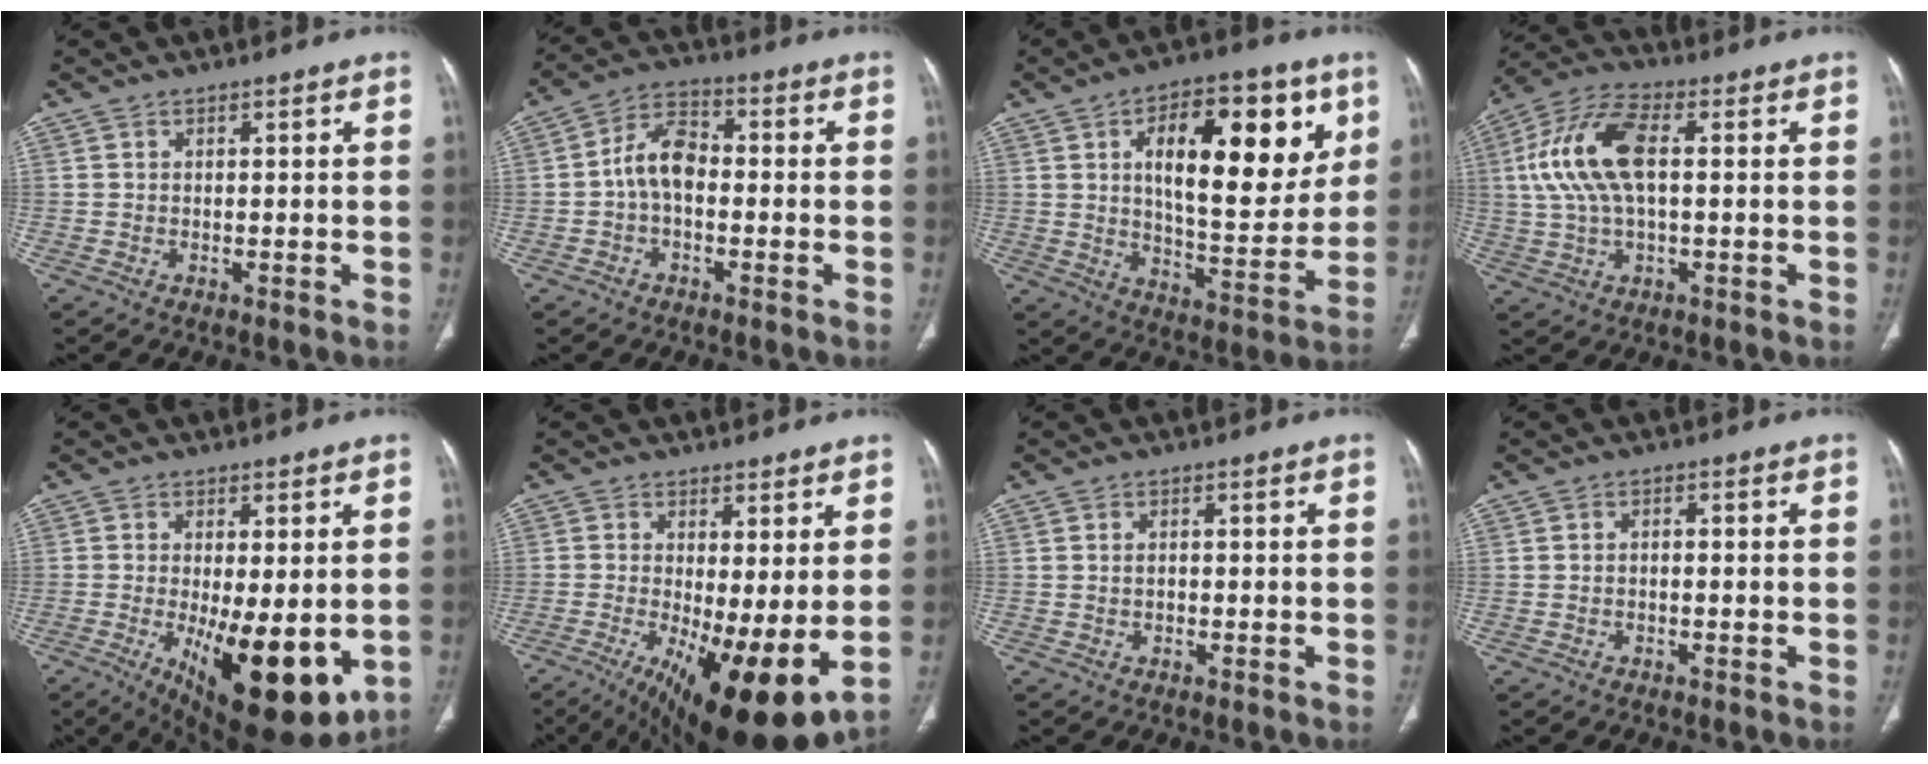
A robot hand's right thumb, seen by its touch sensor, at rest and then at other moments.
{"total": 7.6, "force": [-0.9, 4.8, 5.8], "torque": [-0.097, 0.026, -0.029]}
{"total": 22.6, "force": [7.3, 10.5, 18.6], "torque": [-0.223, -0.030, 0.113]}
{"total": 13.8, "force": [1.9, 6.5, 12.0], "torque": [-0.258, 0.026, 0.034]}
{"total": 16.2, "force": [-3.6, 5.8, 14.7], "torque": [-0.202, -0.032, -0.033]}
{"total": 15.0, "force": [-2.5, 4.7, 14.0], "torque": [-0.223, -0.025, -0.020]}
{"total": 0.9, "force": [0.0, 0.6, 0.6], "torque": [-0.014, 0.003, 0.003]}
{"total": 0.8, "force": [-0.3, 0.5, 0.6], "torque": [-0.013, 0.006, -0.006]}